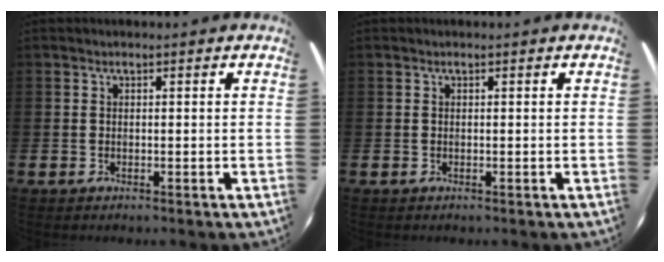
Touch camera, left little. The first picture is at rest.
{"total": 0.0}